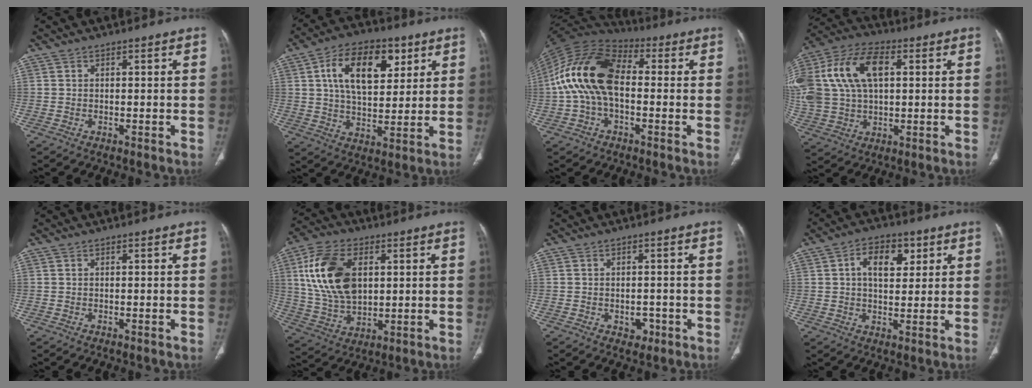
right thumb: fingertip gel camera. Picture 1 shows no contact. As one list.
[{"total": 16.0, "force": [5.8, 9.1, 11.8], "torque": [-0.165, -0.011, 0.099]}, {"total": 16.9, "force": [-0.2, 10.0, 13.6], "torque": [-0.261, 0.036, -0.014]}, {"total": 25.3, "force": [6.2, 15.7, 18.8], "torque": [-0.432, 0.040, 0.118]}, {"total": 0.0}, {"total": 17.5, "force": [4.3, 10.7, 13.2], "torque": [-0.244, -0.006, 0.087]}, {"total": 2.5, "force": [-1.0, 1.9, 1.3], "torque": [-0.006, 0.004, -0.009]}, {"total": 8.7, "force": [2.9, 5.2, 6.3], "torque": [-0.073, -0.002, 0.045]}]